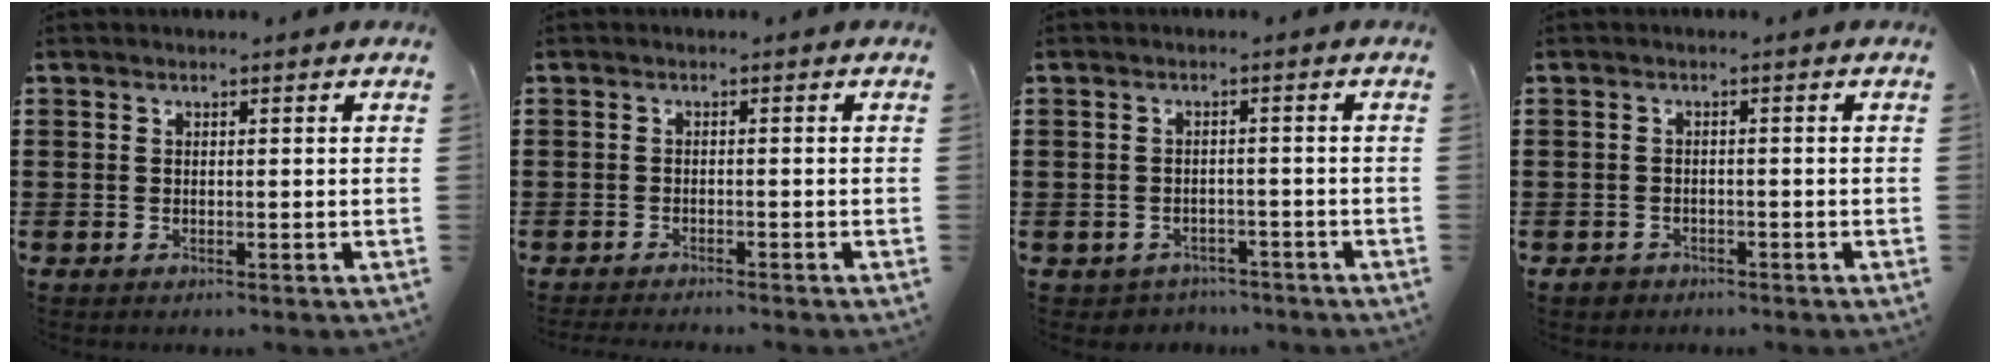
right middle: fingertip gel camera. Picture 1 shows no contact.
{"total": 1.2, "force": [-1.2, -0.1, 0.1], "torque": [-0.003, 0.001, -0.025]}
{"total": 1.9, "force": [-1.7, 0.7, -0.3], "torque": [-0.005, 0.001, -0.041]}
{"total": 1.2, "force": [-1.0, 0.6, 0.1], "torque": [-0.005, 0.001, -0.022]}